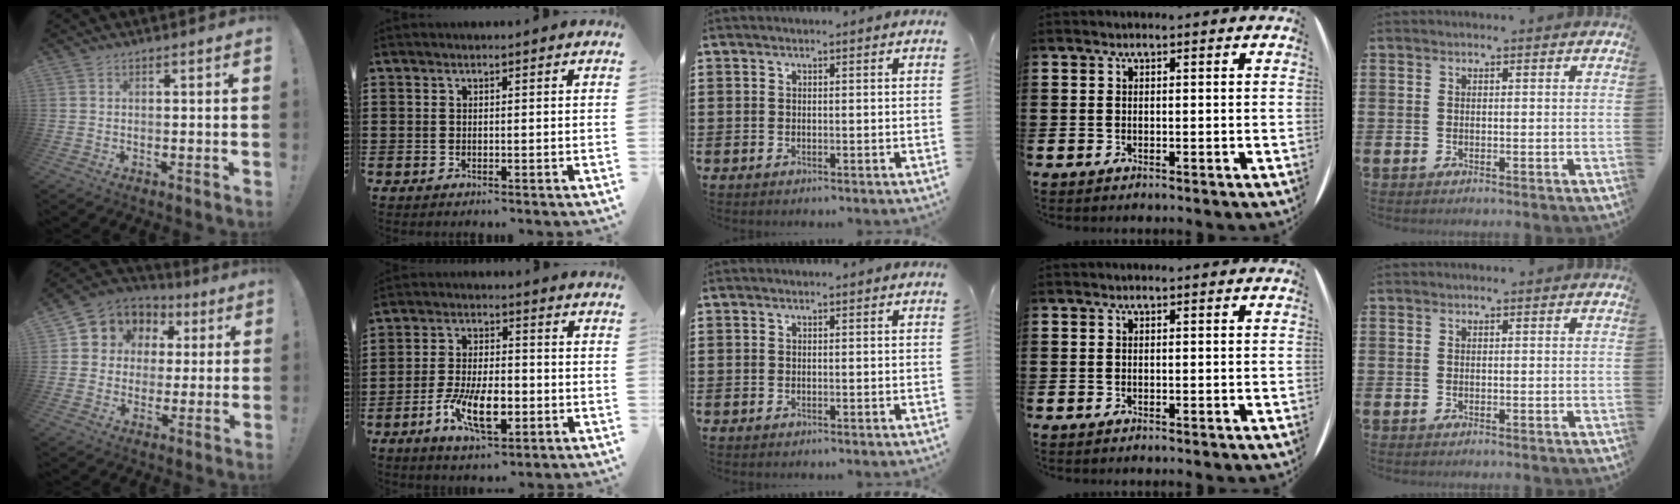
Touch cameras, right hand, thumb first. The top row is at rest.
{"thumb": {"total": 7.6, "force": [1.4, 7.3, 1.9], "torque": [-0.024, -0.017, 0.034]}, "index": {"total": 9.5, "force": [-3.6, 3.8, 7.9], "torque": [-0.167, -0.009, -0.065]}}